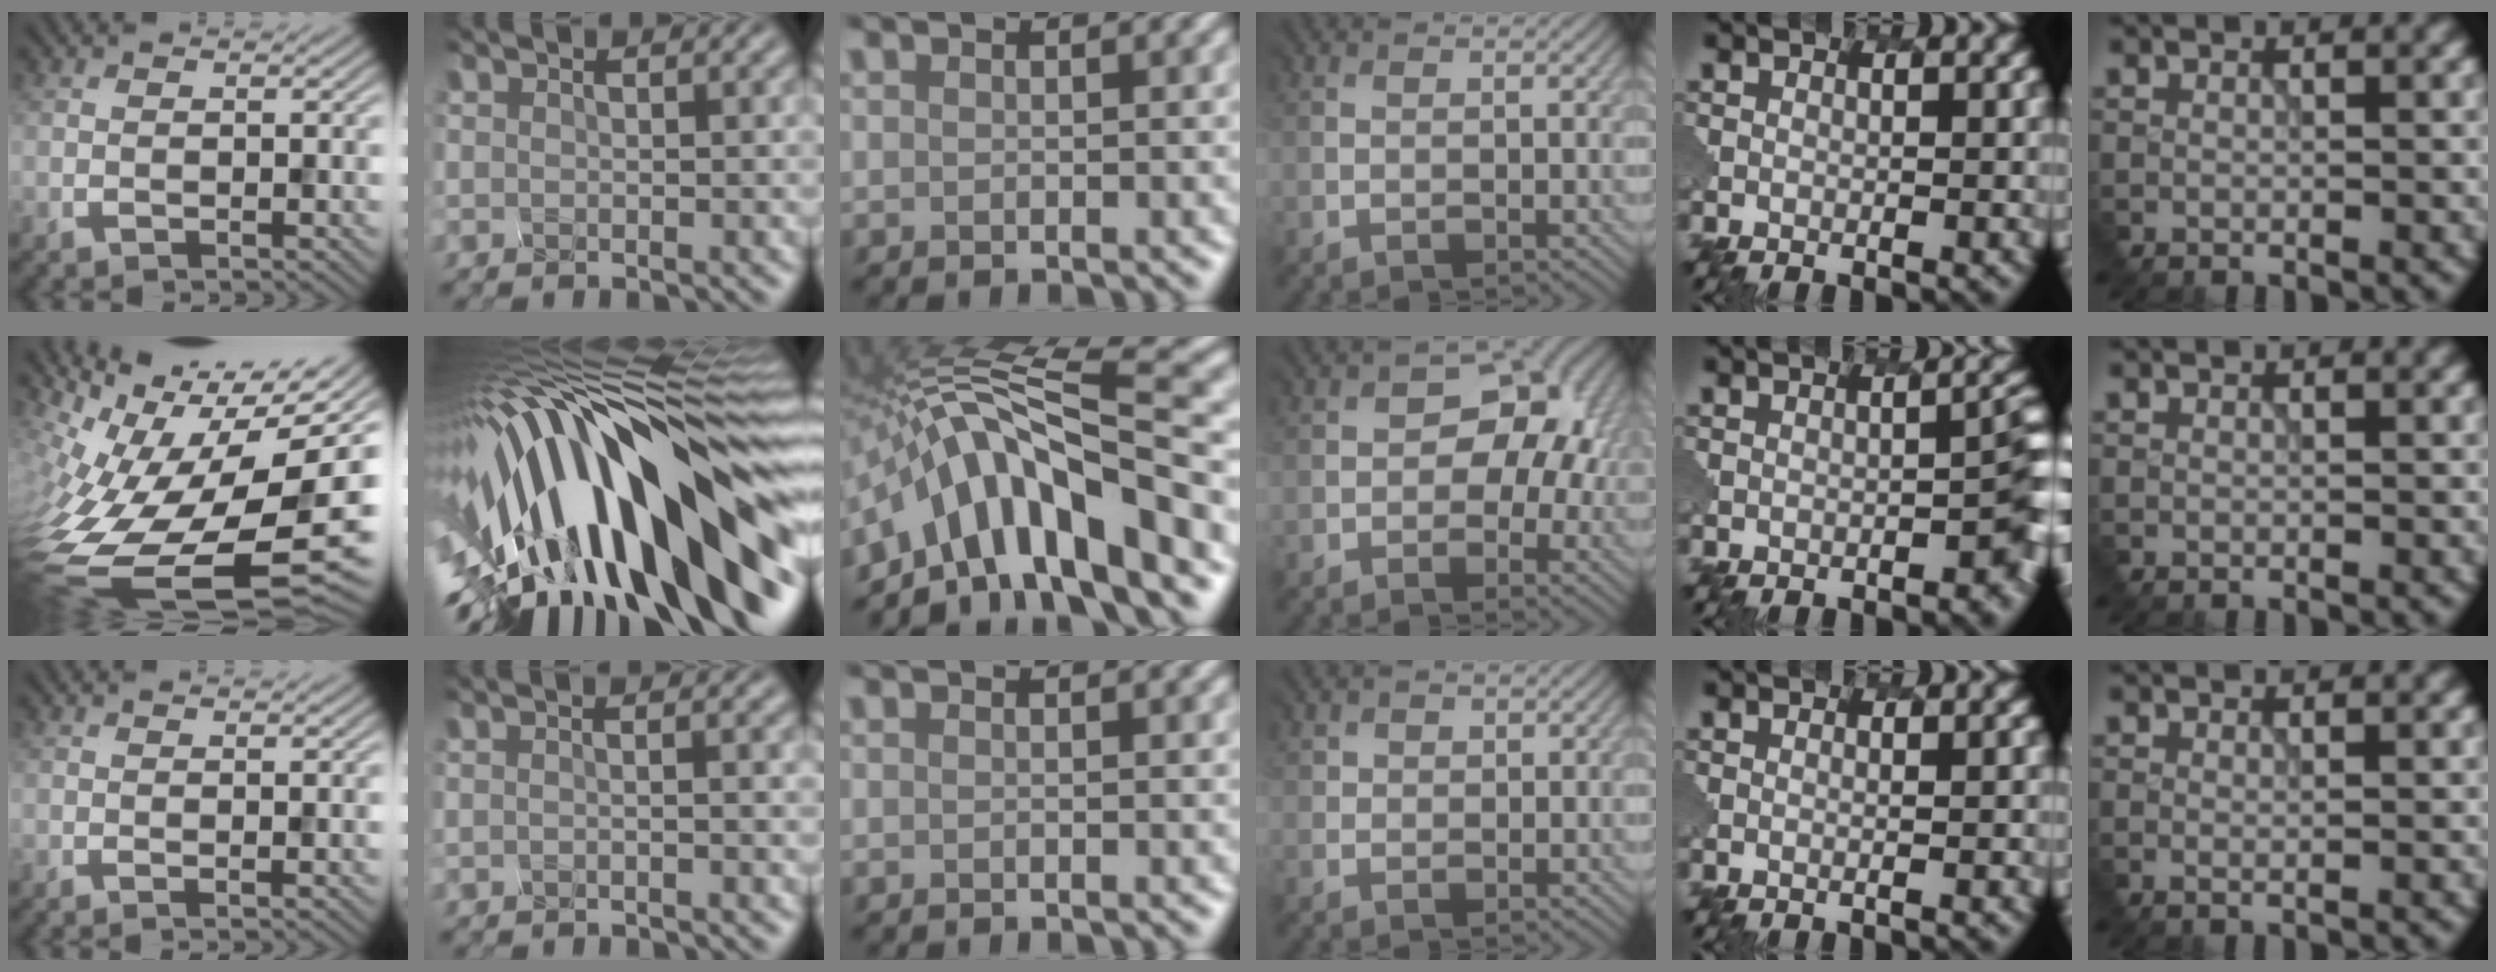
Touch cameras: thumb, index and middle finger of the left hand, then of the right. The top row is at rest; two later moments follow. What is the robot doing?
{"motion": "disassemble", "object": "hinged tin"}